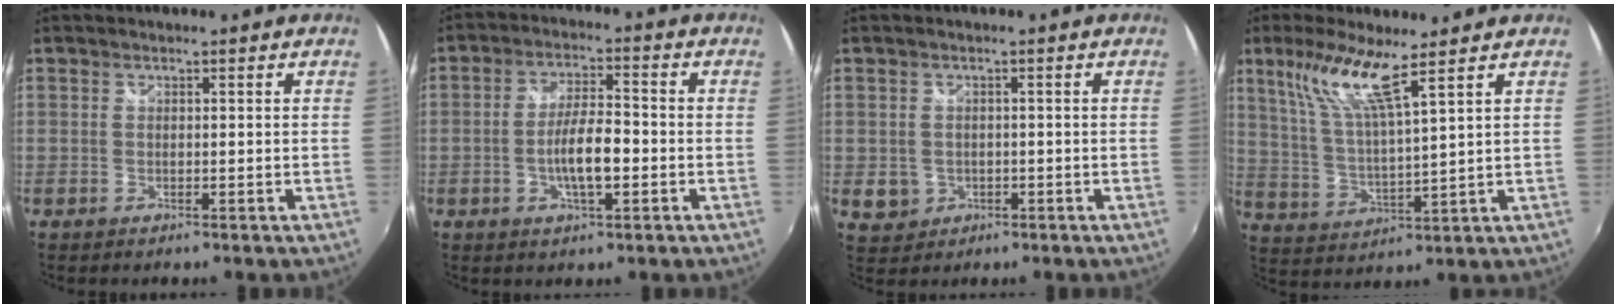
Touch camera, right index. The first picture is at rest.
{"total": 7.1, "force": [-2.0, 1.9, 6.6], "torque": [-0.122, 0.001, -0.033]}
{"total": 3.8, "force": [-0.9, 3.5, 1.2], "torque": [-0.027, -0.001, -0.007]}
{"total": 10.1, "force": [6.6, 0.8, 7.6], "torque": [-0.149, 0.004, 0.137]}